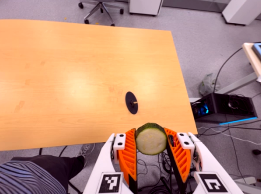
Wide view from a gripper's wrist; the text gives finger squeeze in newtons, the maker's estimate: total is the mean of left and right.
{"total": 11.7, "left": 12.4, "right": 11.0}